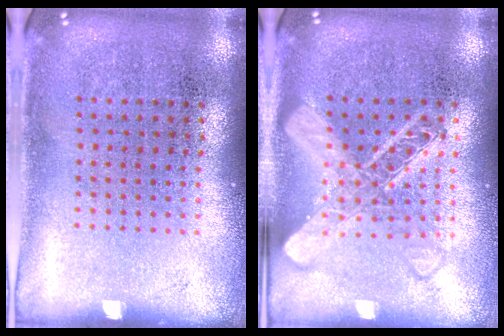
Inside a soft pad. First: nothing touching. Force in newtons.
{"total": 2.1, "press": 2.1, "slide": 0.3}